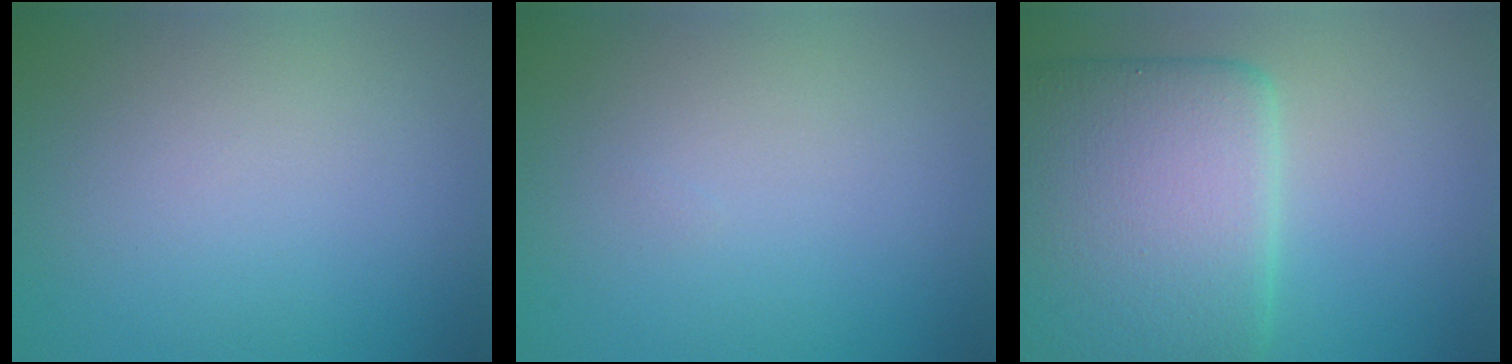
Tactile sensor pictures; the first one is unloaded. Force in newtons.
{"total": 0.0}
{"total": 11.0, "press": 11.0, "slide": 0.4}